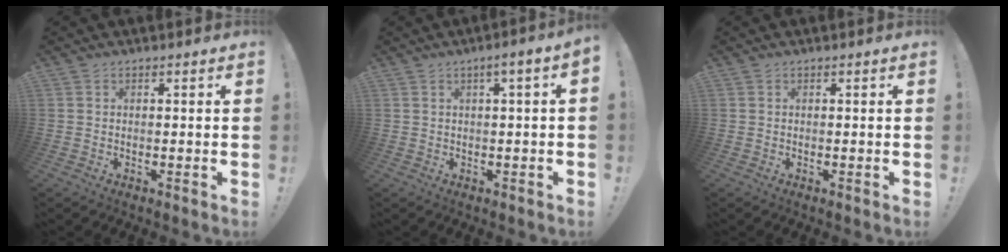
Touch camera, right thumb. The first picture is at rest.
{"total": 3.4, "force": [0.3, -0.1, 3.4], "torque": [-0.059, -0.002, 0.003]}
{"total": 0.0}